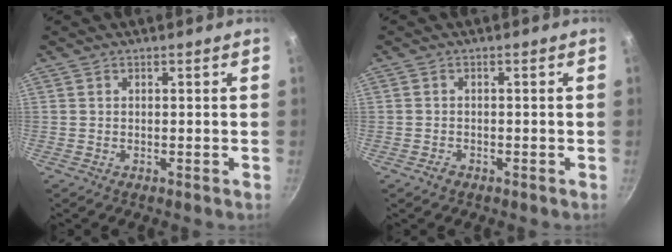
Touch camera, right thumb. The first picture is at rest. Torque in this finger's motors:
{"motor_torque": [0.33, -0.49, -0.24, 0.13, -0.02]}